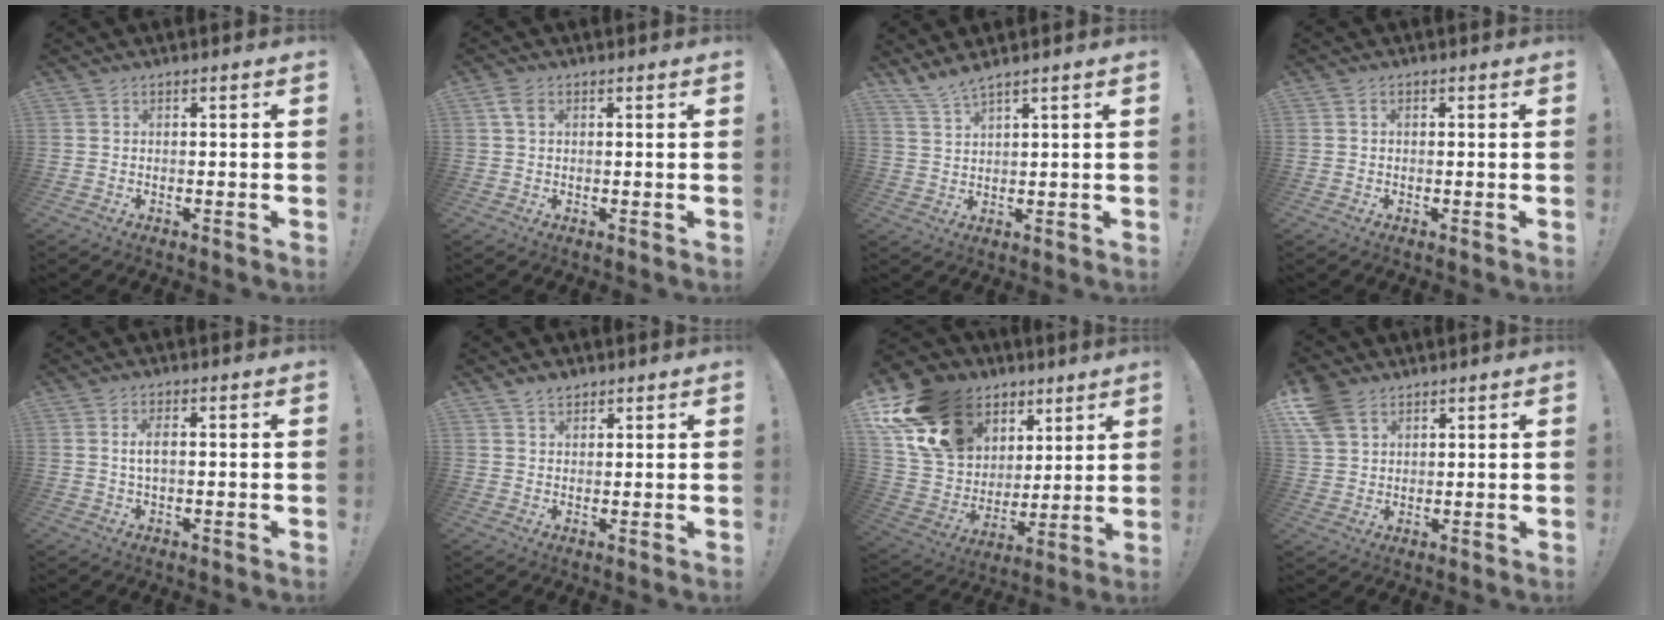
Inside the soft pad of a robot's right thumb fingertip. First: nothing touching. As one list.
[{"total": 3.1, "force": [1.1, 2.0, 2.2], "torque": [-0.037, 0.003, 0.020]}, {"total": 4.1, "force": [3.6, -0.2, 2.0], "torque": [-0.051, -0.018, 0.066]}, {"total": 0.7, "force": [0.0, 0.6, 0.4], "torque": [-0.008, 0.003, 0.000]}, {"total": 3.4, "force": [0.4, 1.3, 3.1], "torque": [-0.054, 0.002, 0.006]}, {"total": 3.1, "force": [2.4, 1.7, 0.8], "torque": [-0.011, -0.012, 0.044]}, {"total": 21.1, "force": [11.9, 14.8, 9.1], "torque": [-0.151, -0.070, 0.251]}, {"total": 8.8, "force": [5.5, 5.8, 3.8], "torque": [-0.082, -0.017, 0.111]}]